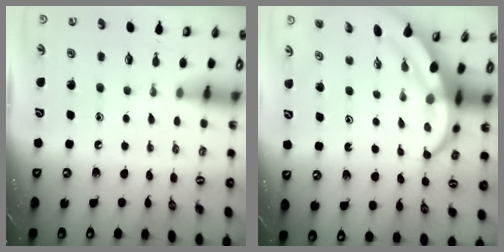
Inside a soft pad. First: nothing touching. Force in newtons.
{"total": 7.6, "press": 7.5, "slide": 1.4}